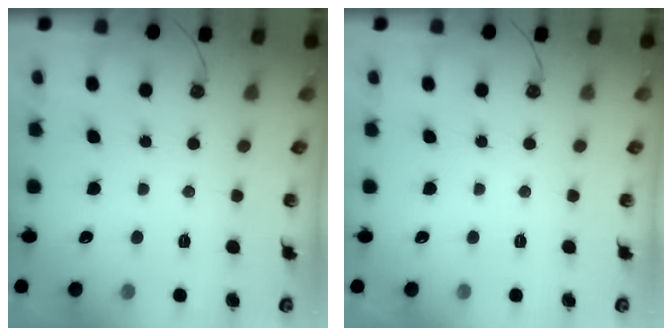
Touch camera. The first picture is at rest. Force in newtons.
{"total": 0.0}